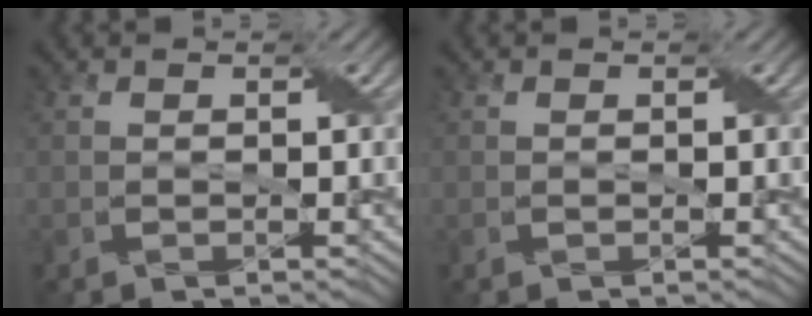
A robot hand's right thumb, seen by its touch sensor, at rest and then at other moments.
{"total": 0.0}